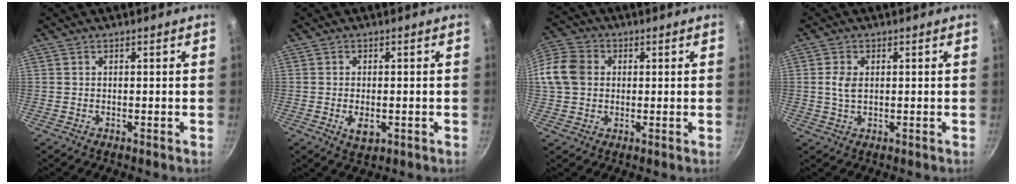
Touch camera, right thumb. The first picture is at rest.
{"total": 3.9, "force": [-0.9, 2.2, 3.1], "torque": [-0.051, -0.004, -0.010]}
{"total": 13.5, "force": [1.4, 11.3, 7.1], "torque": [-0.149, 0.025, 0.012]}
{"total": 3.3, "force": [0.5, 2.1, 2.5], "torque": [-0.049, 0.000, 0.009]}